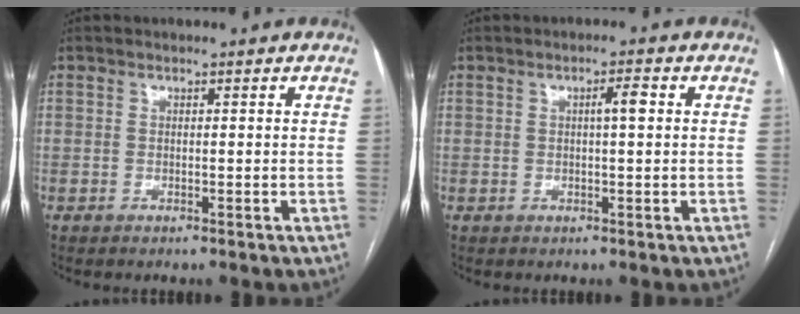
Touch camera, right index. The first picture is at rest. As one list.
[{"total": 2.4, "force": [0.4, 0.2, 2.3], "torque": [-0.037, 0.004, 0.006]}]